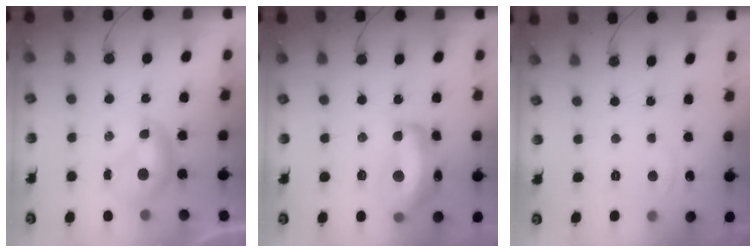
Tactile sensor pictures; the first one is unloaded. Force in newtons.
{"total": 9.5, "press": 9.5, "slide": 0.9}
{"total": 1.1, "press": 0.5, "slide": 0.9}